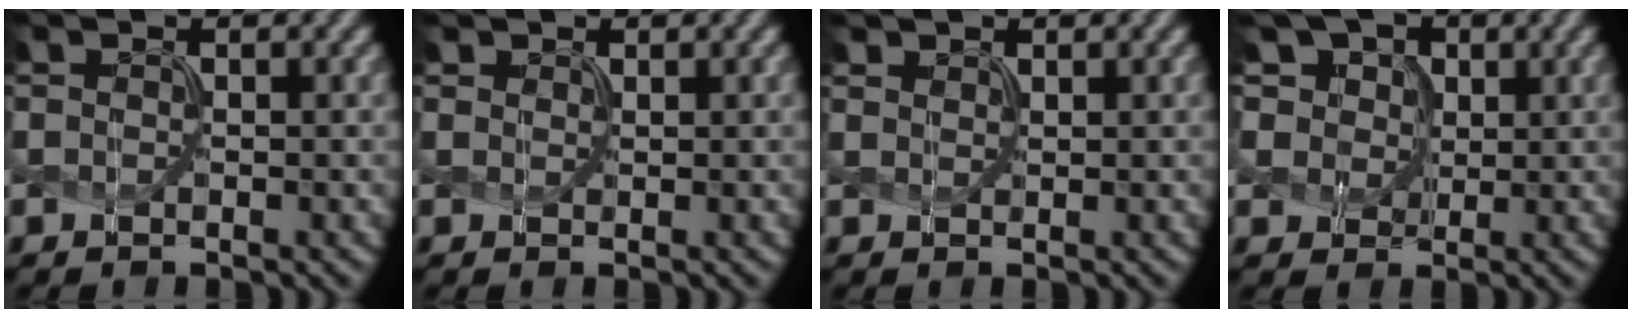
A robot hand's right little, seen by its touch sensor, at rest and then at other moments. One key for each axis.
{"total": 1.0, "fx": 0.3, "fy": 0.0, "fz": -1.0, "tx": 0.016, "ty": 0.001, "tz": 0.016}
{"total": 1.1, "fx": 0.7, "fy": 0.0, "fz": -0.9, "tx": 0.011, "ty": 0.003, "tz": 0.025}
{"total": 8.0, "fx": 4.4, "fy": 6.0, "fz": 3.1, "tx": -0.069, "ty": 0.024, "tz": 0.062}